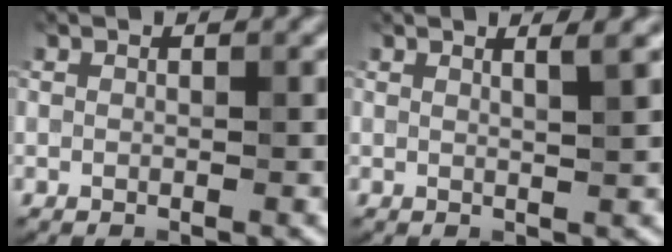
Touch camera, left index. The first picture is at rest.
{"total": 1.9, "force": [1.0, 0.6, 1.5], "torque": [-0.012, 0.004, 0.008]}